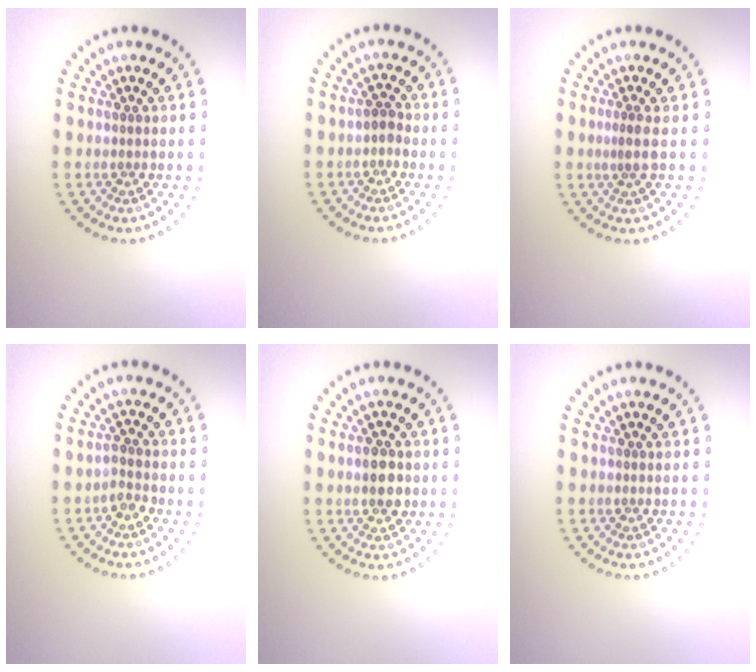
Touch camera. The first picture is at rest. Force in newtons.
{"total": 0.9, "press": 0.8, "slide": 0.4}
{"total": 1.2, "press": 0.8, "slide": 0.9}
{"total": 1.4, "press": 1.1, "slide": 0.9}
{"total": 2.8, "press": 2.8, "slide": 0.2}
{"total": 0.0}